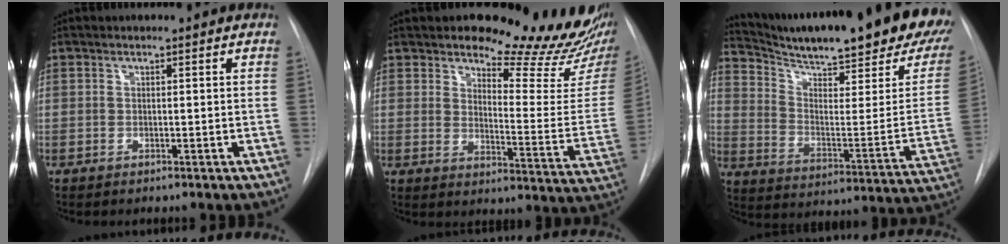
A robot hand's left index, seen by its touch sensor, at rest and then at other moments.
{"total": 18.0, "force": [16.1, 3.1, 7.3], "torque": [-0.094, -0.110, 0.189]}
{"total": 29.1, "force": [23.8, 3.3, 16.5], "torque": [-0.264, -0.096, 0.315]}